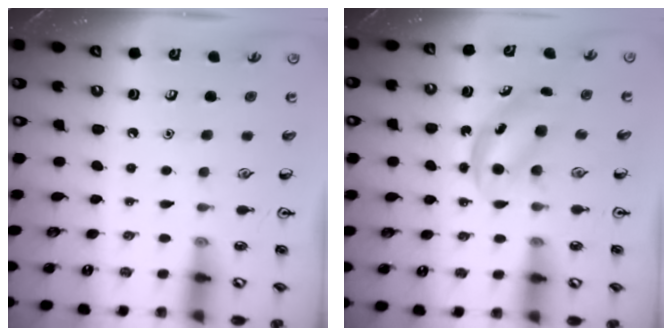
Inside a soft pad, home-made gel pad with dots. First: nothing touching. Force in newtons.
{"total": 5.2, "press": 5.2, "slide": 0.6}